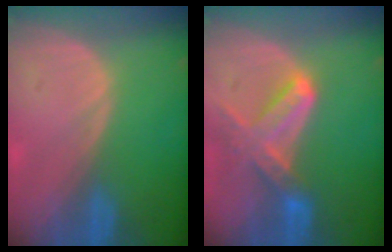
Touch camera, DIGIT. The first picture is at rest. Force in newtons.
{"total": 7.4, "press": 6.7, "slide": 3.2}